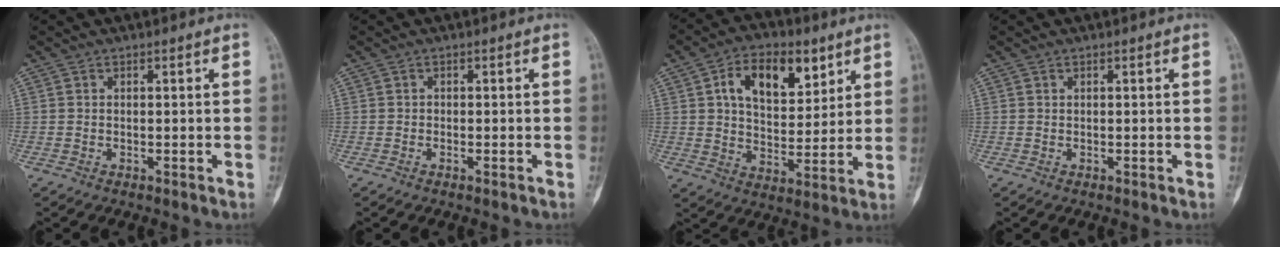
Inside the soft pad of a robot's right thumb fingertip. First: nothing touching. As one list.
[{"total": 0.5, "force": [-0.4, 0.1, 0.3], "torque": [-0.008, 0.002, -0.007]}, {"total": 14.1, "force": [6.0, 8.4, 9.6], "torque": [-0.117, -0.016, 0.103]}, {"total": 0.0}]